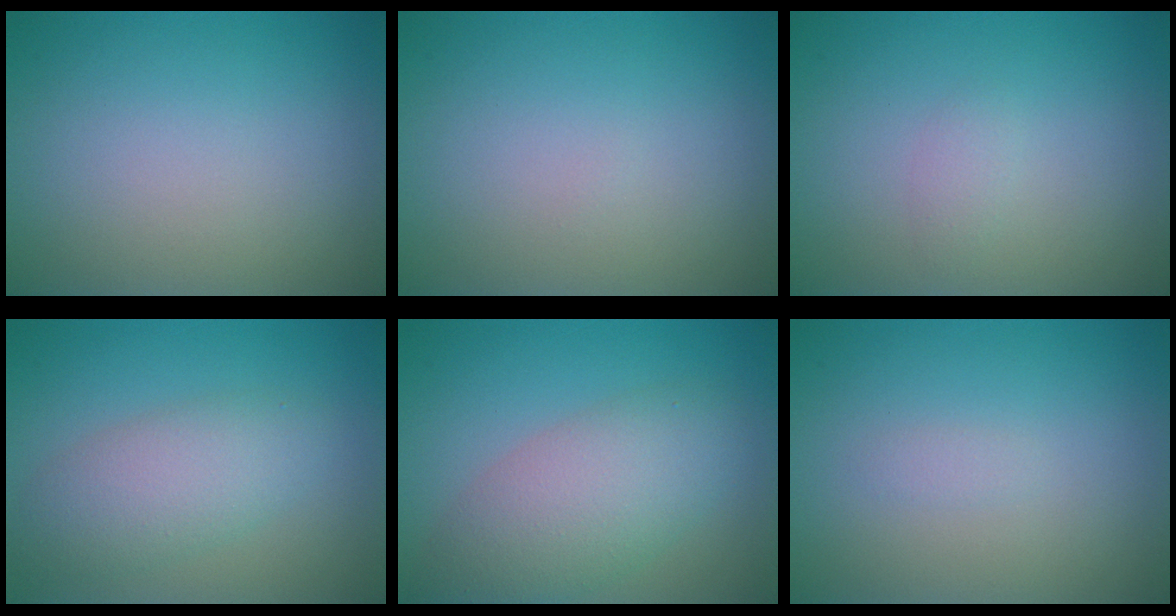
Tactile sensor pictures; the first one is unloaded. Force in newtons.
{"total": 0.0}
{"total": 0.8, "press": 0.8, "slide": 0.0}
{"total": 4.2, "press": 4.2, "slide": 0.2}
{"total": 5.7, "press": 5.7, "slide": 0.5}
{"total": 0.5, "press": 0.5, "slide": 0.0}